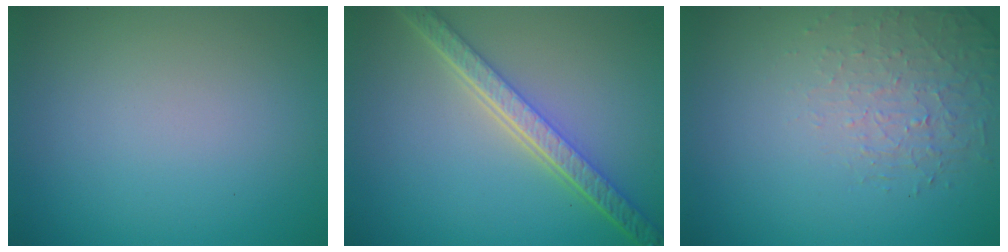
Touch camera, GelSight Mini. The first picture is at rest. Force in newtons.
{"total": 5.6, "press": 4.3, "slide": 3.7}
{"total": 1.5, "press": 0.8, "slide": 1.3}